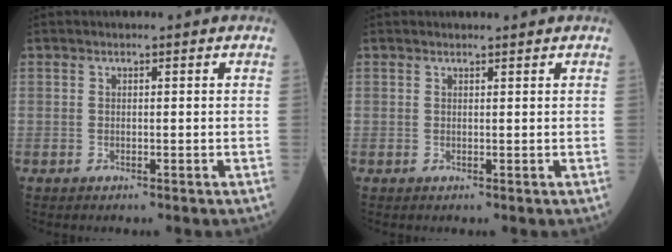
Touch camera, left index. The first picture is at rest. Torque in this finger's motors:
{"motor_torque": [-0.14, -0.50, -0.18, 0.01]}